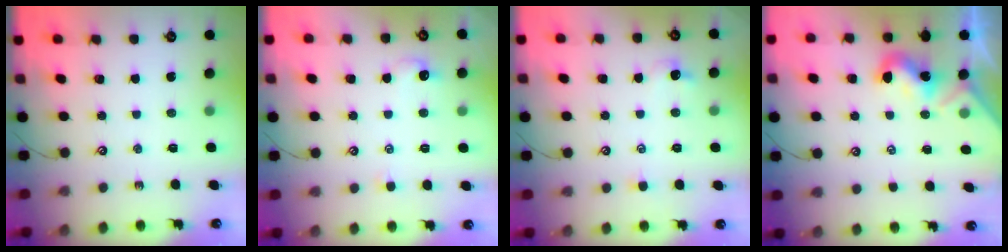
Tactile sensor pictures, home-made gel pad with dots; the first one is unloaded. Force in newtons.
{"total": 1.3, "press": 1.2, "slide": 0.5}
{"total": 0.0}
{"total": 1.8, "press": 1.8, "slide": 0.4}